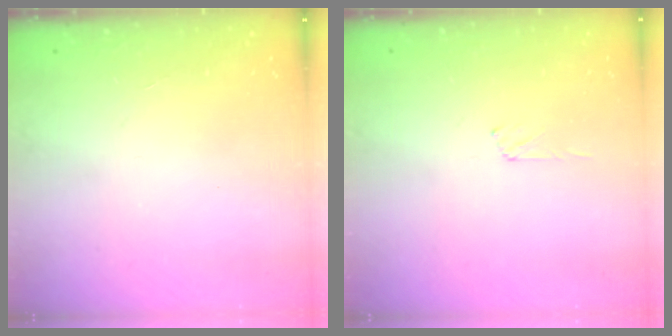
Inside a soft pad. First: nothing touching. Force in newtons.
{"total": 4.7, "press": 4.7, "slide": 0.4}